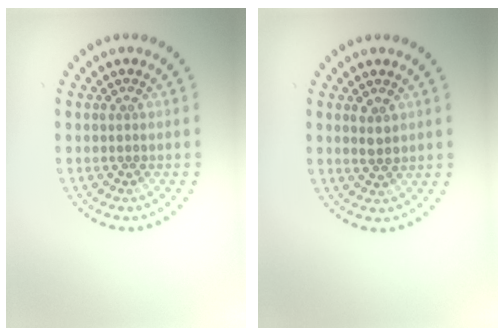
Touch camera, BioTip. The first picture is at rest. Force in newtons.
{"total": 1.5, "press": 1.4, "slide": 0.6}